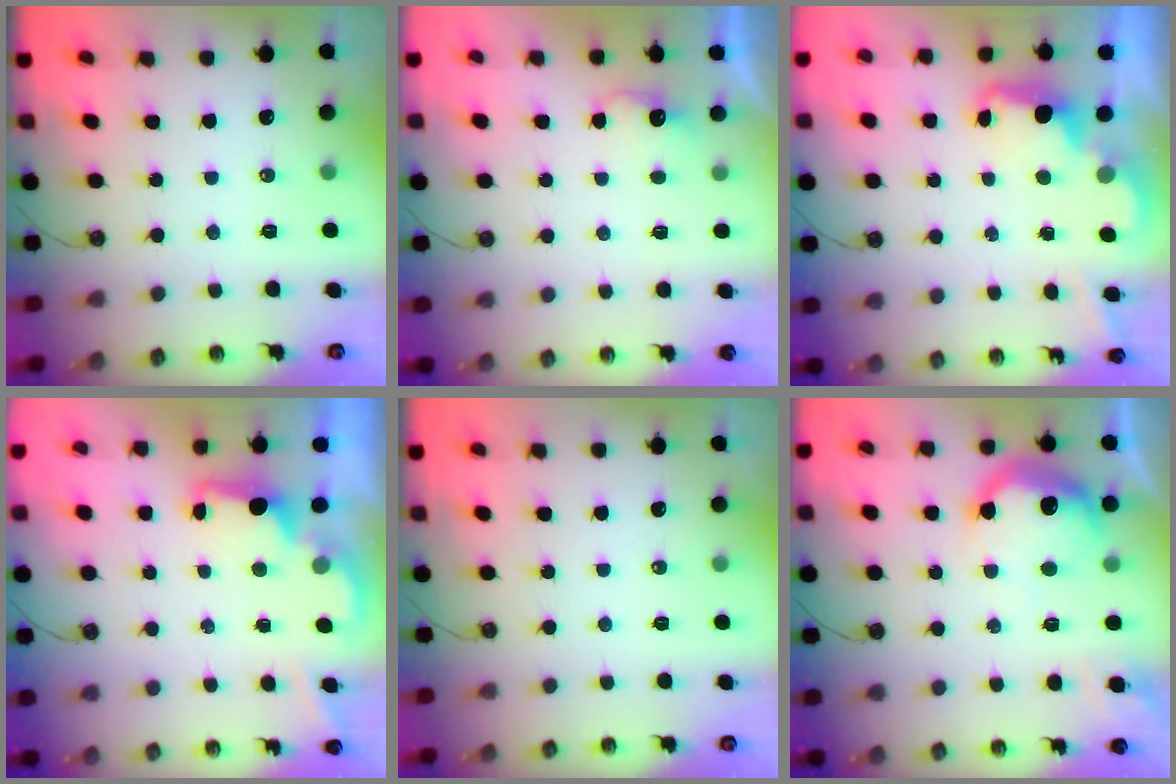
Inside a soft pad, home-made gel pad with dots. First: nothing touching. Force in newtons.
{"total": 2.5, "press": 2.4, "slide": 0.7}
{"total": 2.3, "press": 2.2, "slide": 0.5}
{"total": 2.9, "press": 2.9, "slide": 0.6}
{"total": 0.0}
{"total": 17.0, "press": 16.9, "slide": 1.0}